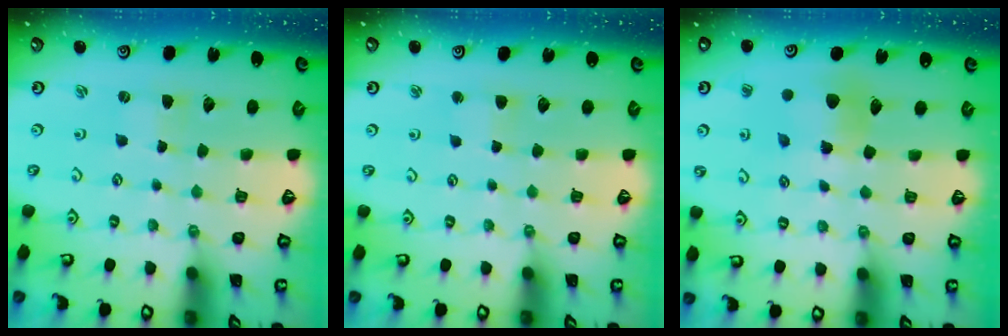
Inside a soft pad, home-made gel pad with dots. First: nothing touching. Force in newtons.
{"total": 2.6, "press": 2.6, "slide": 0.4}
{"total": 6.8, "press": 6.8, "slide": 0.2}